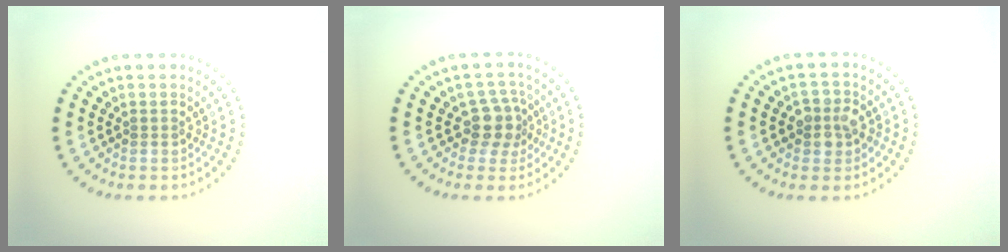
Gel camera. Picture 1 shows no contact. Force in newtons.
{"total": 2.8, "press": 2.3, "slide": 1.7}
{"total": 2.6, "press": 2.5, "slide": 0.8}